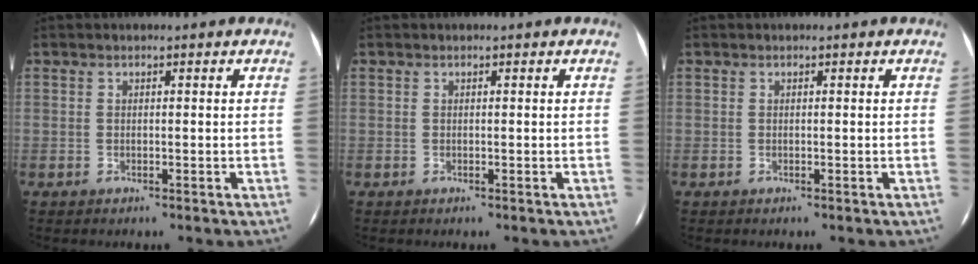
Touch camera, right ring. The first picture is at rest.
{"total": 0.0}
{"total": 0.0}